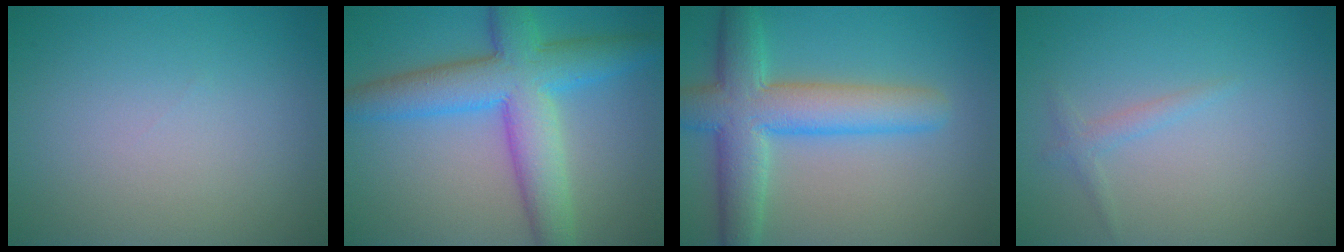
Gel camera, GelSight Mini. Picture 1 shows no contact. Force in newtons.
{"total": 8.6, "press": 8.6, "slide": 0.0}
{"total": 7.7, "press": 7.7, "slide": 0.3}
{"total": 1.1, "press": 1.1, "slide": 0.1}